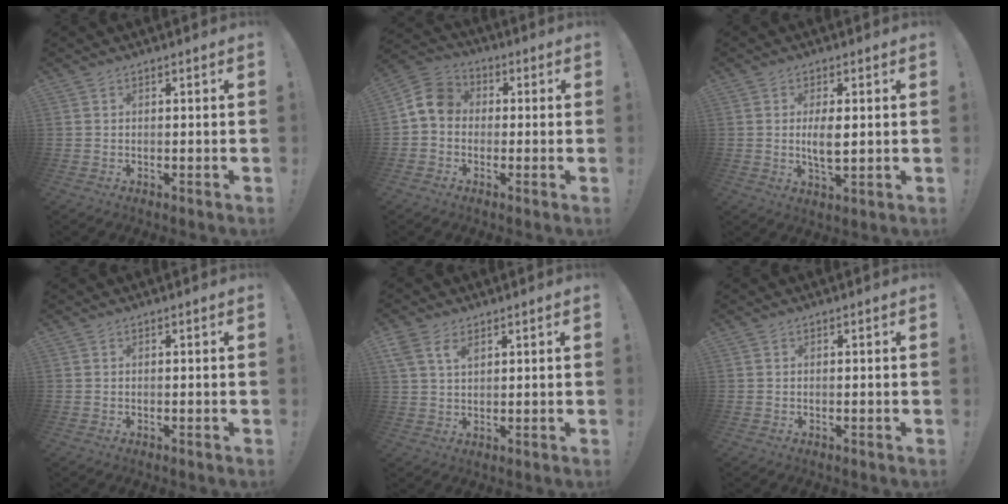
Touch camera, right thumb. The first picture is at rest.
{"total": 9.0, "force": [-0.1, 7.3, 5.3], "torque": [-0.096, 0.025, 0.003]}
{"total": 5.4, "force": [0.3, 2.2, 5.0], "torque": [-0.089, -0.010, -0.002]}
{"total": 0.0}
{"total": 5.4, "force": [3.0, 2.9, 3.5], "torque": [-0.061, -0.010, 0.055]}
{"total": 0.0}